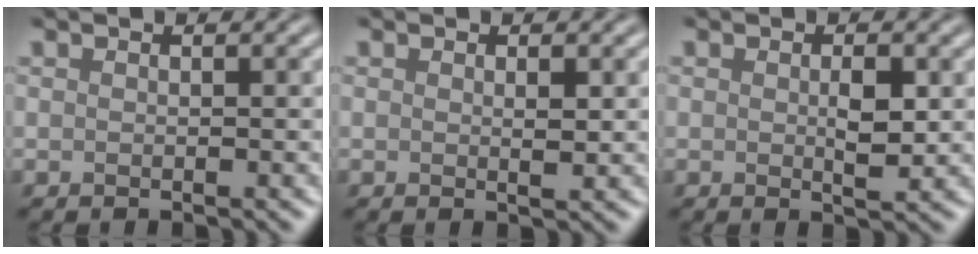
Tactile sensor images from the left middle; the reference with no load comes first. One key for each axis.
{"total": 0.6, "fx": 0.0, "fy": 0.0, "fz": 0.6, "tx": -0.012, "ty": -0.004, "tz": 0.003}
{"total": 1.7, "fx": -0.1, "fy": 0.4, "fz": 1.6, "tx": -0.035, "ty": -0.007, "tz": 0.004}